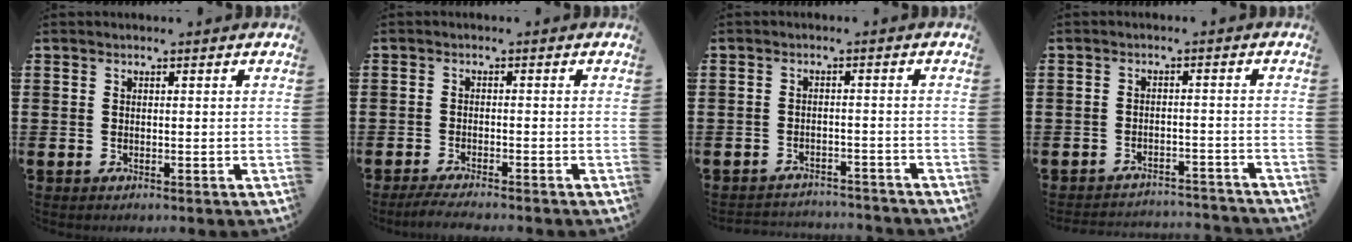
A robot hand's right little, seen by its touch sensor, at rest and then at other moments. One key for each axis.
{"total": 1.7, "fx": -1.4, "fy": 0.0, "fz": 1.0, "tx": -0.015, "ty": 0.004, "tz": -0.026}
{"total": 1.9, "fx": -1.9, "fy": 0.1, "fz": -0.2, "tx": -0.005, "ty": 0.003, "tz": -0.043}
{"total": 2.3, "fx": -2.3, "fy": 0.1, "fz": -0.1, "tx": -0.005, "ty": 0.004, "tz": -0.051}